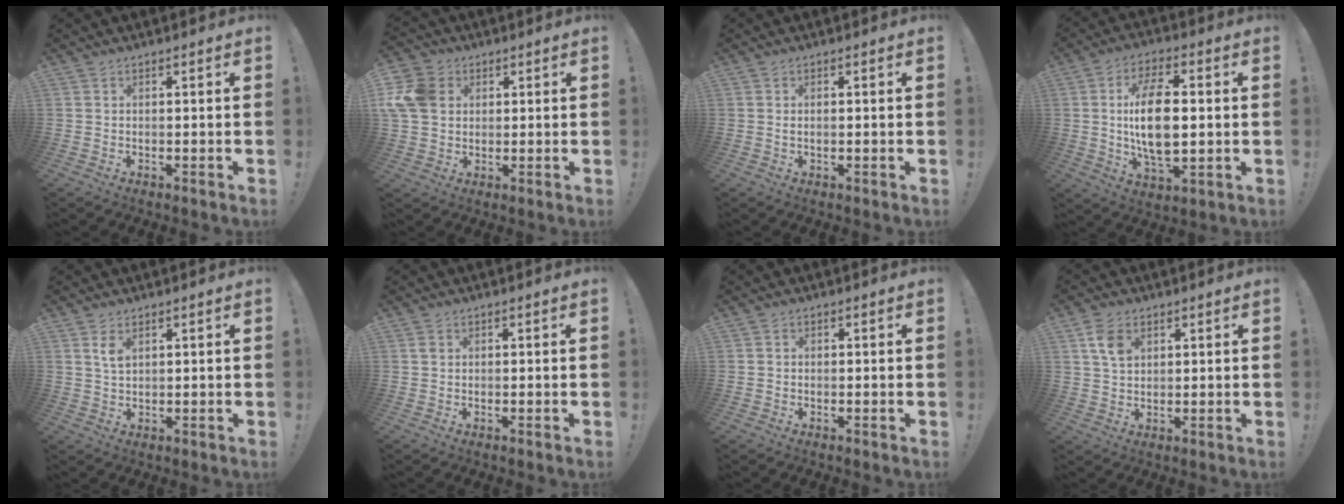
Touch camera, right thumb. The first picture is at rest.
{"total": 12.5, "force": [2.5, 9.7, 7.4], "torque": [-0.147, 0.002, 0.053]}
{"total": 0.9, "force": [0.0, 0.3, 0.8], "torque": [-0.020, 0.002, 0.001]}
{"total": 15.6, "force": [0.9, 7.7, 13.6], "torque": [-0.255, -0.006, 0.008]}
{"total": 3.4, "force": [1.7, 1.8, 2.4], "torque": [-0.028, -0.010, 0.025]}
{"total": 0.9, "force": [0.2, 0.8, 0.4], "torque": [-0.004, 0.003, 0.004]}
{"total": 0.7, "force": [-0.2, 0.6, 0.2], "torque": [-0.003, 0.002, -0.003]}
{"total": 6.4, "force": [2.7, 4.2, 3.9], "torque": [-0.060, -0.006, 0.052]}